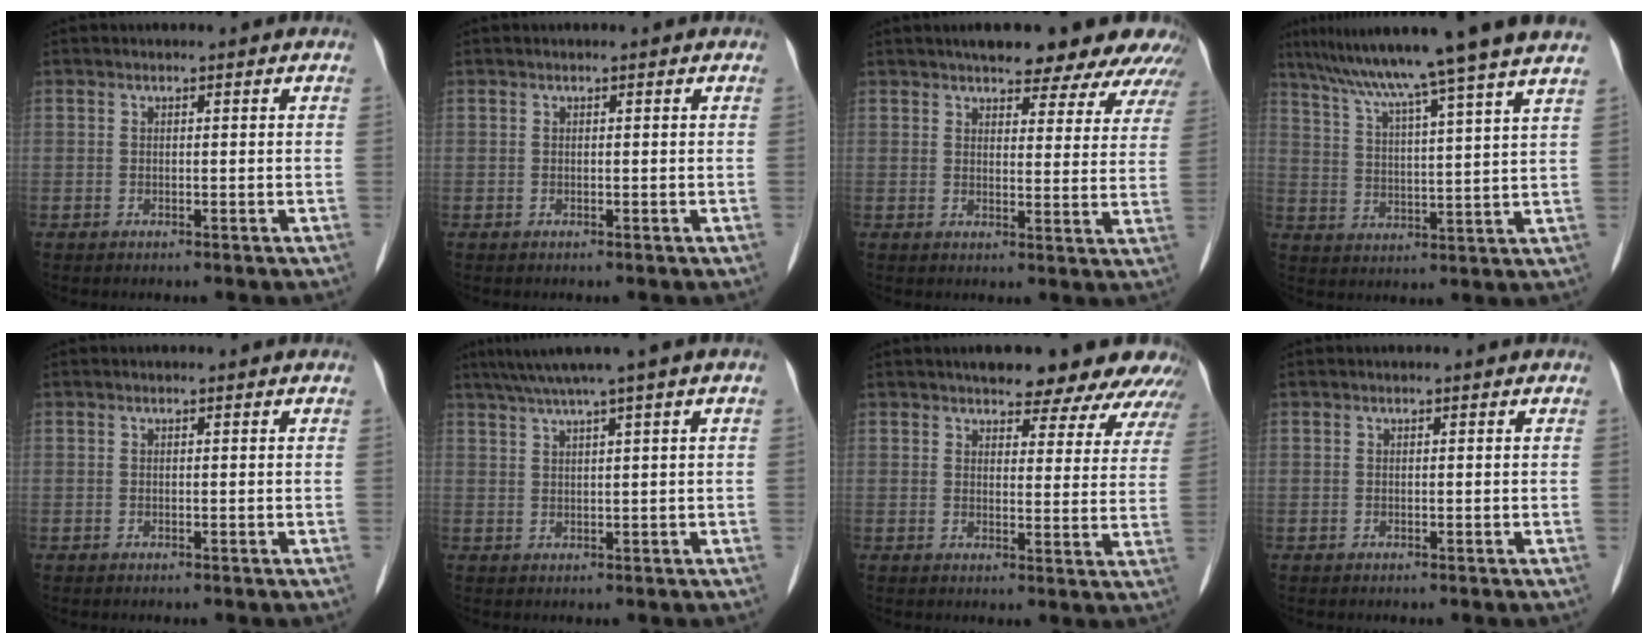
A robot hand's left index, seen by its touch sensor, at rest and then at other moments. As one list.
[{"total": 0.0}, {"total": 17.4, "force": [14.9, 4.9, 7.5], "torque": [-0.071, 0.007, 0.162]}, {"total": 18.7, "force": [15.3, -2.1, 10.6], "torque": [-0.174, 0.002, 0.215]}, {"total": 0.0}, {"total": 5.6, "force": [3.6, -1.2, 4.1], "torque": [-0.072, 0.021, 0.065]}, {"total": 15.9, "force": [13.8, 4.7, 6.4], "torque": [-0.046, 0.001, 0.144]}, {"total": 0.0}]